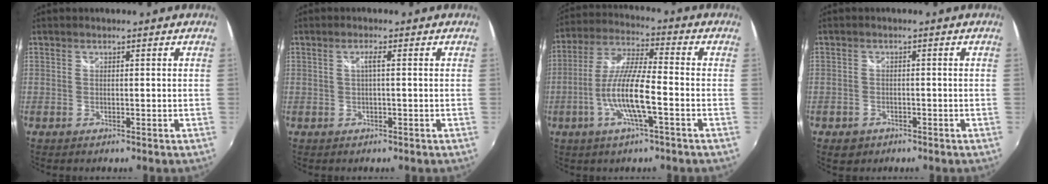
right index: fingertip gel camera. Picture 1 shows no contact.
{"total": 1.4, "force": [0.0, -0.1, 1.4], "torque": [-0.023, 0.002, -0.002]}
{"total": 11.5, "force": [-4.0, 1.5, 10.7], "torque": [-0.221, -0.005, -0.076]}
{"total": 3.2, "force": [-1.8, 2.5, 0.9], "torque": [-0.028, -0.001, -0.027]}